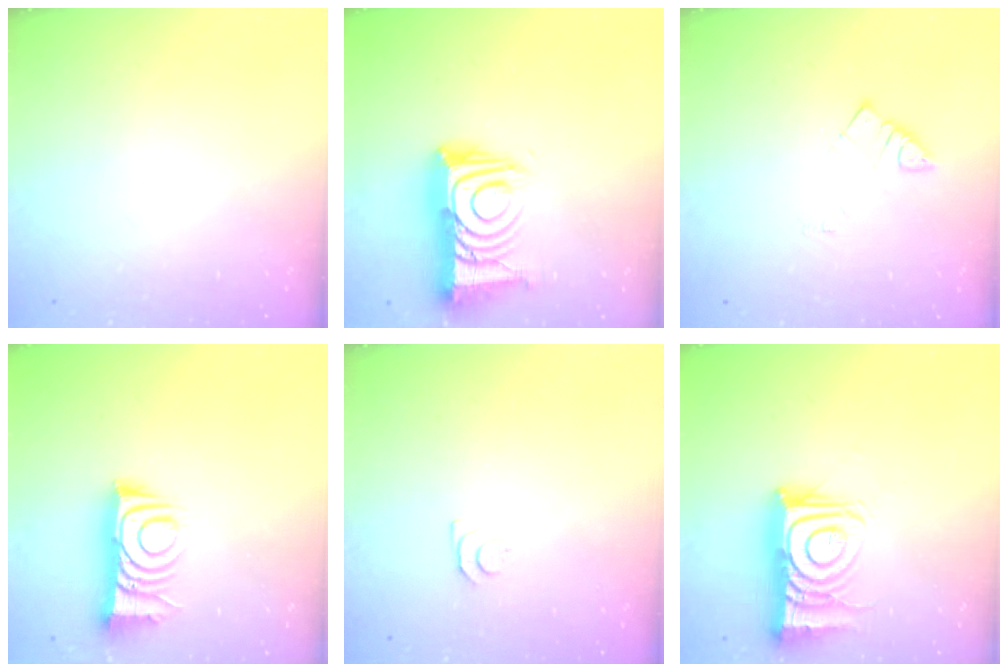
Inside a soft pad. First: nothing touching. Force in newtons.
{"total": 17.3, "press": 17.2, "slide": 1.3}
{"total": 2.6, "press": 2.6, "slide": 0.1}
{"total": 9.6, "press": 9.6, "slide": 0.7}
{"total": 4.0, "press": 4.0, "slide": 0.6}
{"total": 13.6, "press": 13.6, "slide": 1.0}